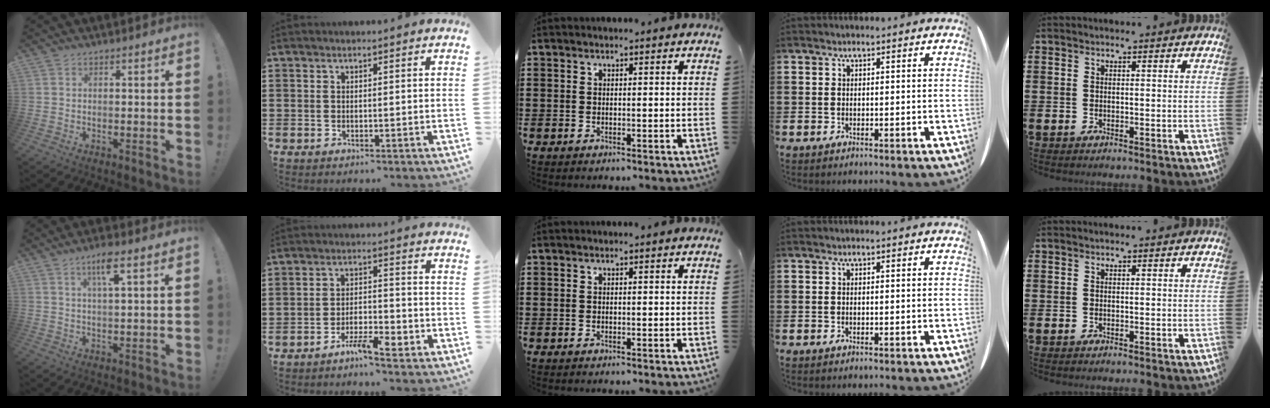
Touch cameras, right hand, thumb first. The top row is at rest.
{"thumb": {"total": 6.0, "force": [3.0, 0.7, 5.1], "torque": [-0.085, -0.002, 0.045]}, "index": {"total": 4.6, "force": [-3.4, 1.2, 2.9], "torque": [-0.053, 0.009, -0.064]}}